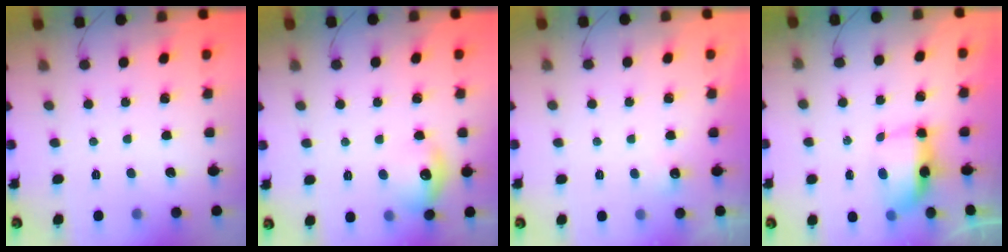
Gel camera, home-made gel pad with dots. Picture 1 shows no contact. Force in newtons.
{"total": 10.9, "press": 10.9, "slide": 0.8}
{"total": 3.5, "press": 1.7, "slide": 3.0}
{"total": 7.7, "press": 7.3, "slide": 2.5}